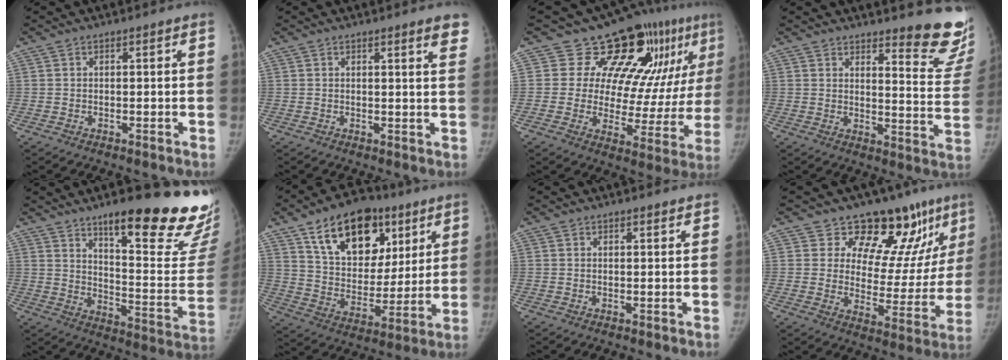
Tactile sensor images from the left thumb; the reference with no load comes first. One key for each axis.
{"total": 4.5, "fx": 3.4, "fy": 0.5, "fz": 2.9, "tx": -0.022, "ty": -0.014, "tz": 0.029}
{"total": 19.0, "fx": 10.6, "fy": 9.3, "fz": 12.8, "tx": -0.101, "ty": -0.048, "tz": 0.138}
{"total": 14.6, "fx": 12.2, "fy": 3.3, "fz": 7.2, "tx": -0.048, "ty": -0.123, "tz": 0.136}
{"total": 26.6, "fx": 18.5, "fy": 6.2, "fz": 18.0, "tx": -0.197, "ty": -0.116, "tz": 0.253}
{"total": 21.4, "fx": 11.0, "fy": 13.4, "fz": 12.5, "tx": -0.154, "ty": -0.031, "tz": 0.184}
{"total": 1.2, "fx": 1.0, "fy": 0.4, "fz": 0.5, "tx": -0.002, "ty": -0.002, "tz": 0.013}
{"total": 16.3, "fx": 11.5, "fy": 8.0, "fz": 8.2, "tx": -0.042, "ty": -0.080, "tz": 0.154}